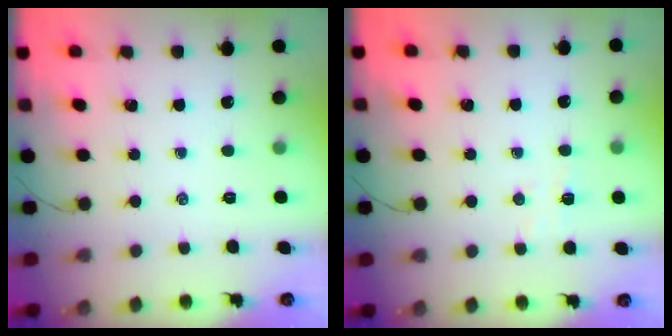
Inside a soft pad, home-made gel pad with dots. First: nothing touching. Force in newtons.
{"total": 3.5, "press": 3.4, "slide": 1.0}